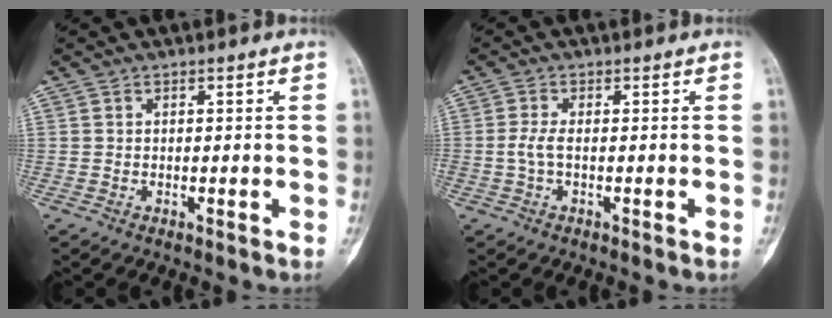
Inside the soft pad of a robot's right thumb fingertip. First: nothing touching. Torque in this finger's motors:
{"motor_torque": [-0.03, 0.18, 0.53, -0.01, 0.07]}